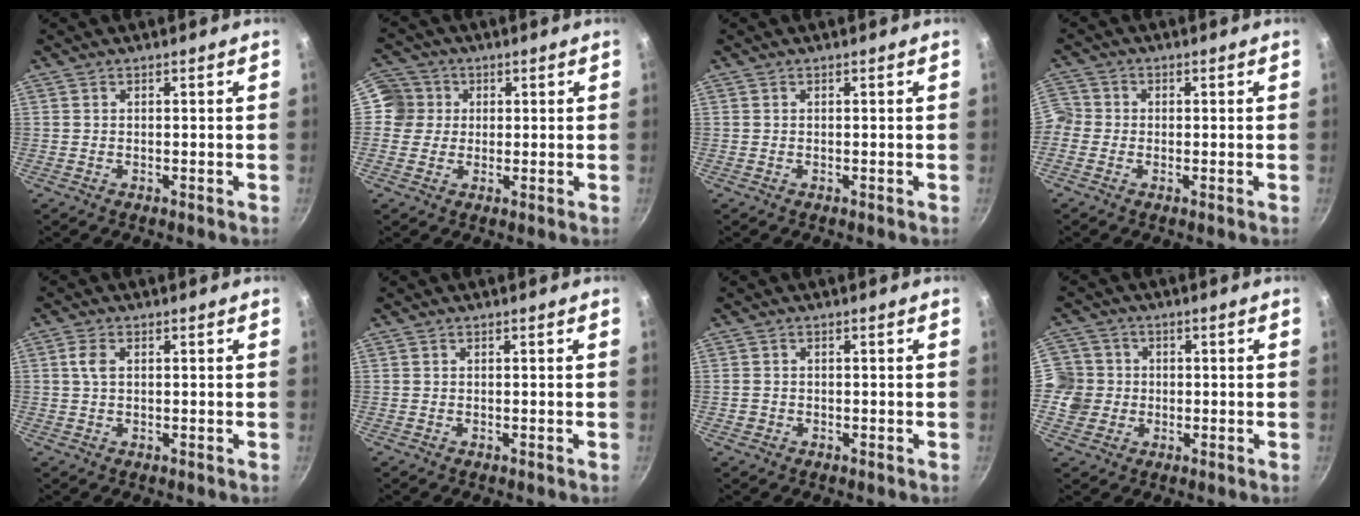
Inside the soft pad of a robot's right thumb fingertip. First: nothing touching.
{"total": 5.8, "force": [0.8, 5.6, 0.9], "torque": [0.026, 0.009, -0.001]}
{"total": 0.0}
{"total": 5.6, "force": [-1.0, 5.2, 2.0], "torque": [-0.045, 0.021, -0.036]}
{"total": 2.8, "force": [0.6, 1.7, 2.1], "torque": [-0.045, 0.005, 0.010]}
{"total": 0.0}
{"total": 1.3, "force": [-0.4, 1.2, 0.3], "torque": [-0.005, 0.003, -0.004]}
{"total": 6.8, "force": [-0.3, 6.7, 1.4], "torque": [0.014, 0.005, -0.019]}